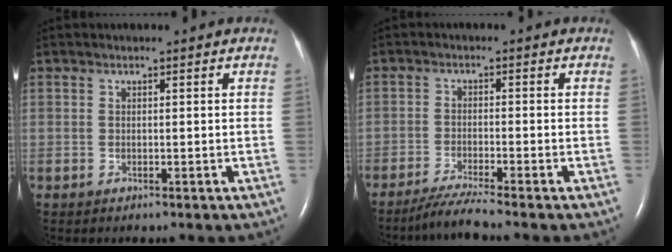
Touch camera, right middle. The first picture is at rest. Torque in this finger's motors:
{"motor_torque": [1.13, -1.01, 0.50, 0.21]}